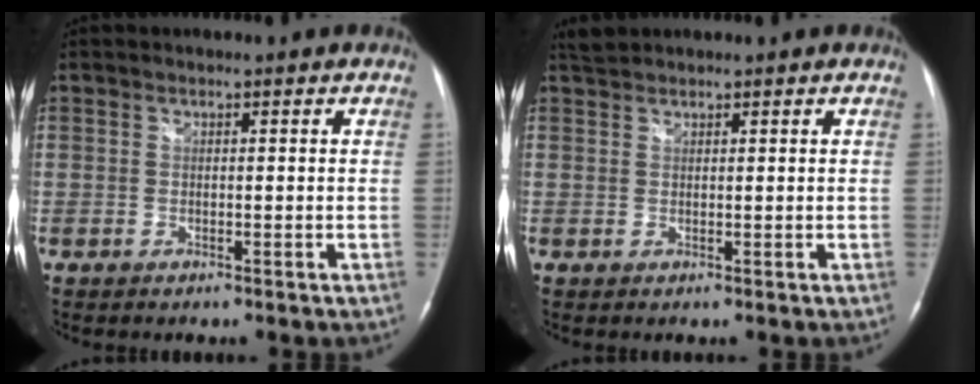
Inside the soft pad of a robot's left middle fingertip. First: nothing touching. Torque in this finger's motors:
{"motor_torque": [0.11, 0.01, -0.10, 0.01]}